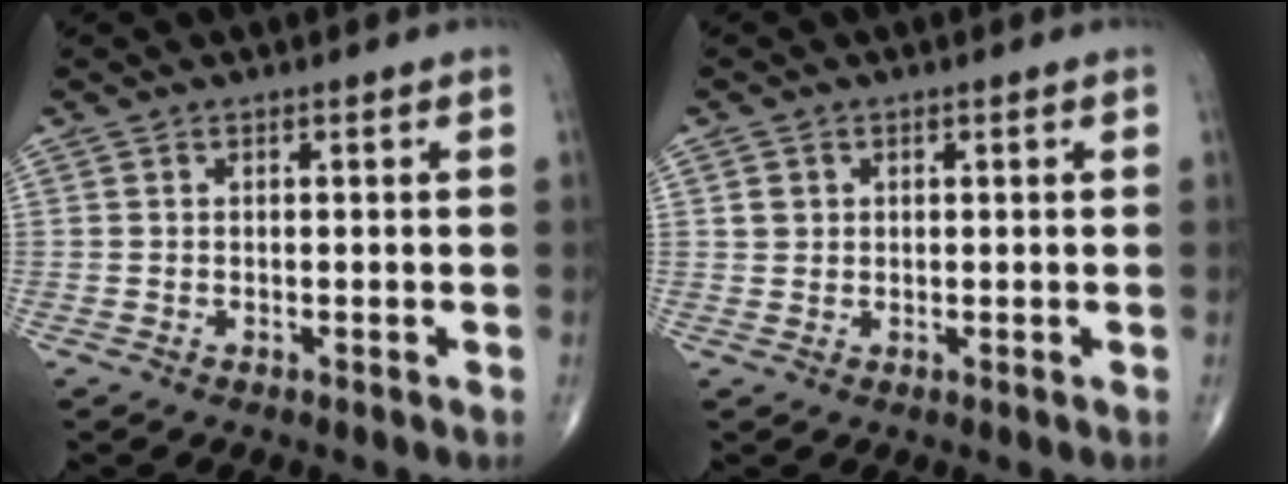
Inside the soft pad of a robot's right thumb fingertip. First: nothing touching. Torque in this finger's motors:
{"motor_torque": [-0.52, -0.08, 0.27, 0.13, -0.01]}